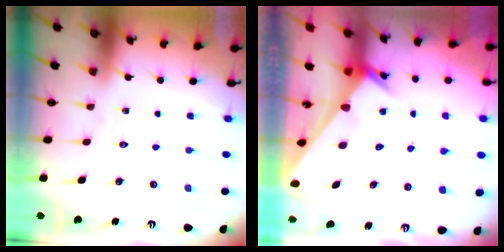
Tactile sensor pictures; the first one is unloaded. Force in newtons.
{"total": 2.0, "press": 2.0, "slide": 0.1}